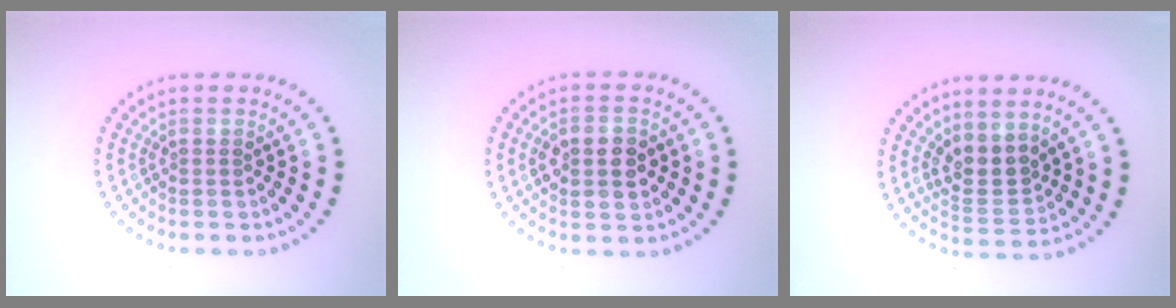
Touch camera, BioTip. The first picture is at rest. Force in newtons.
{"total": 3.8, "press": 3.8, "slide": 0.2}
{"total": 3.2, "press": 2.8, "slide": 1.5}